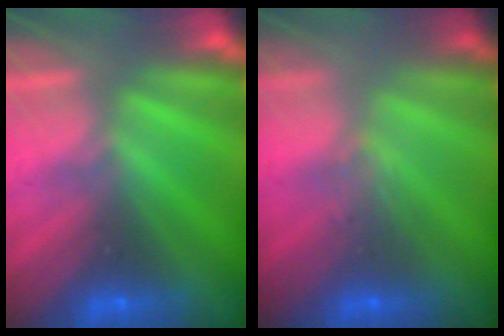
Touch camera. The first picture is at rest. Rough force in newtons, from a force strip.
{"total": 2.9}